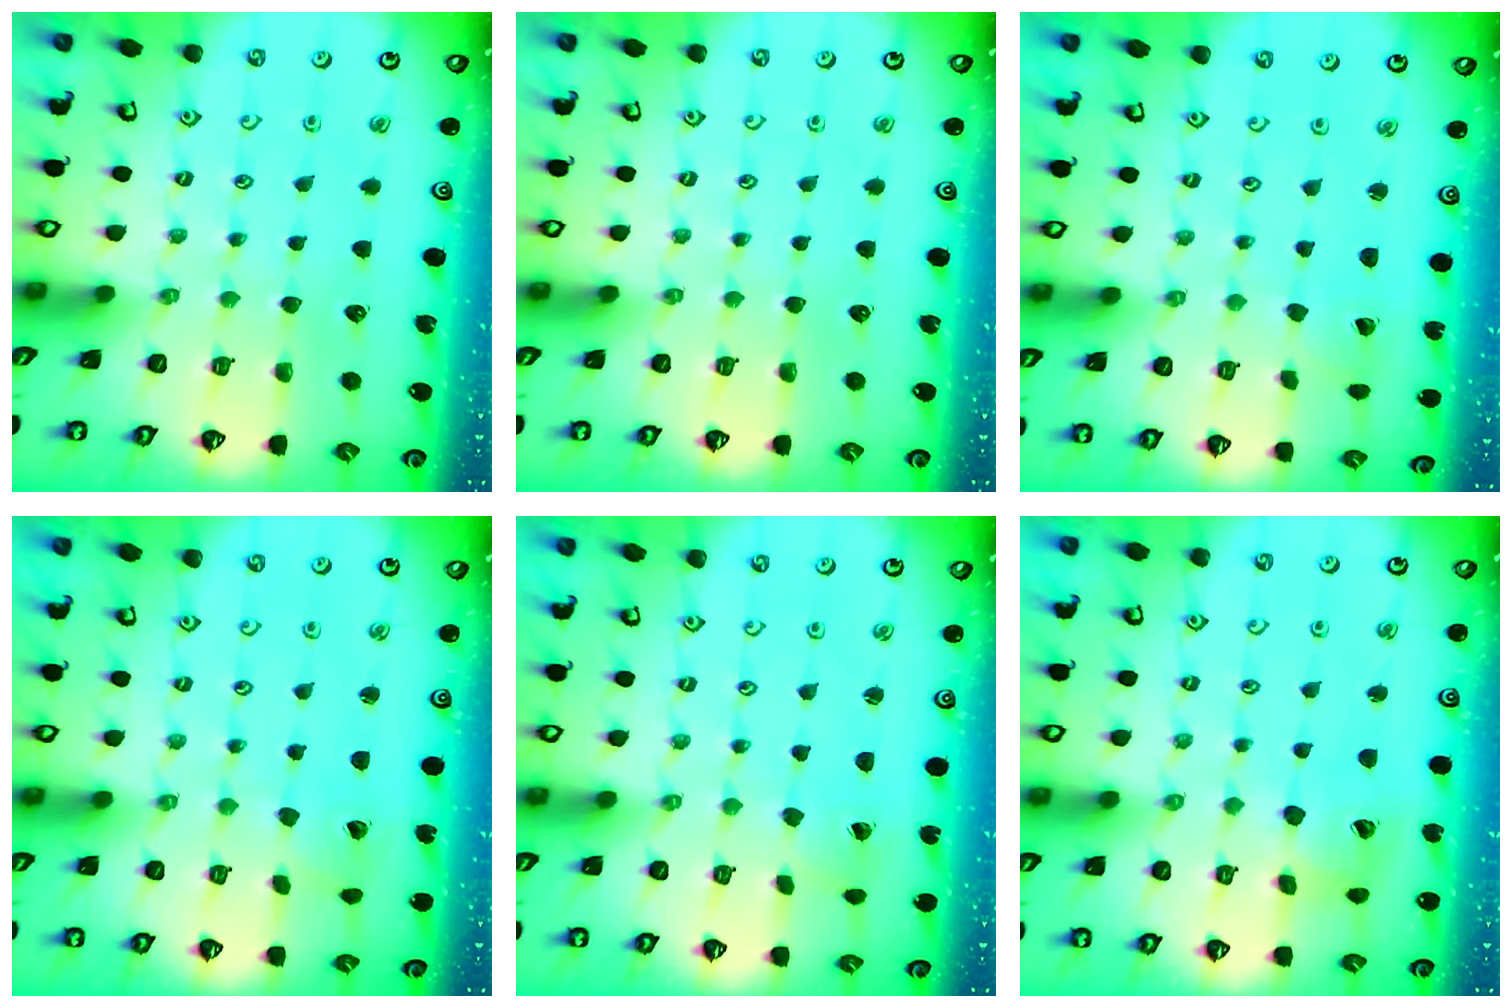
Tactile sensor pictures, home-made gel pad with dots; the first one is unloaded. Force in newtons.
{"total": 0.0}
{"total": 2.6, "press": 2.6, "slide": 0.2}
{"total": 1.8, "press": 1.8, "slide": 0.2}
{"total": 0.9, "press": 0.9, "slide": 0.0}
{"total": 11.1, "press": 11.0, "slide": 1.4}